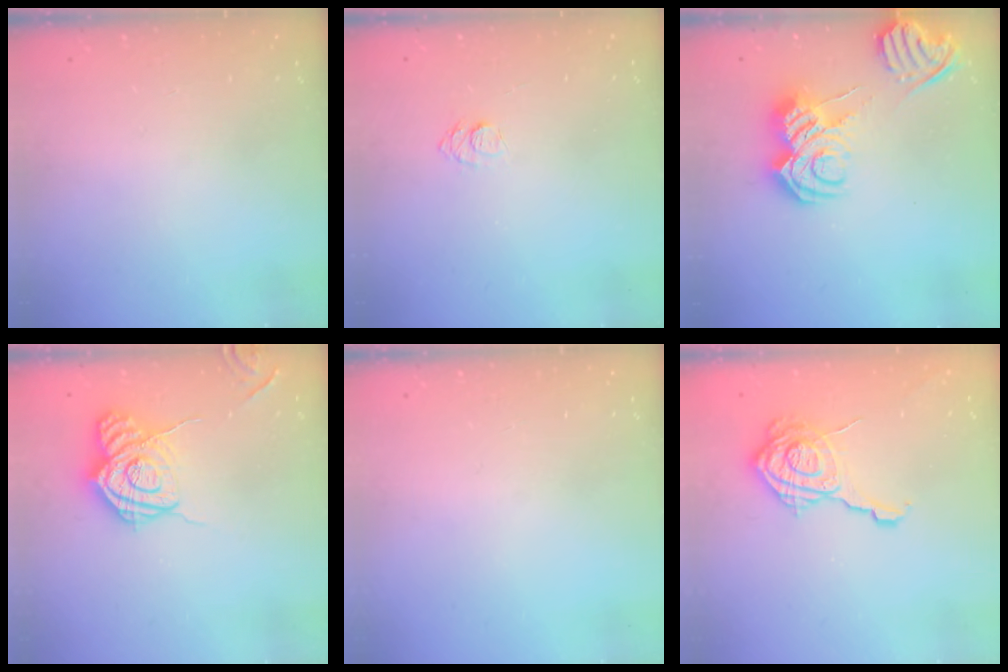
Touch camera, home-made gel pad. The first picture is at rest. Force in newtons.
{"total": 5.0, "press": 5.0, "slide": 0.5}
{"total": 13.6, "press": 13.6, "slide": 1.5}
{"total": 15.8, "press": 15.8, "slide": 0.8}
{"total": 0.0}
{"total": 16.1, "press": 16.1, "slide": 0.5}